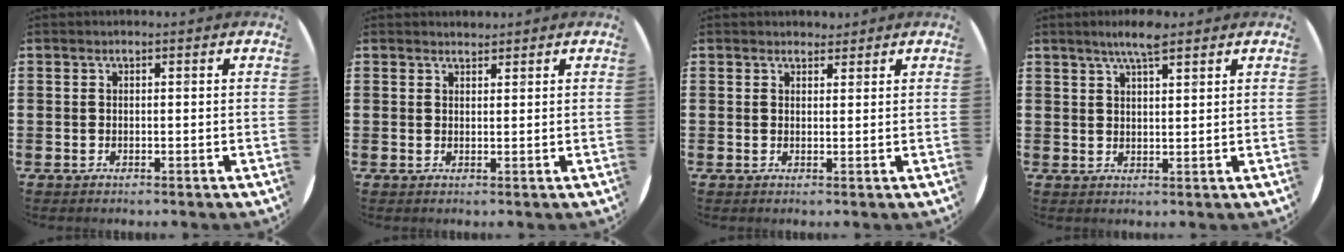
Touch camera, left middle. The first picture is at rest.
{"total": 1.1, "force": [1.1, 0.2, -0.1], "torque": [0.010, -0.002, 0.020]}
{"total": 1.5, "force": [1.5, 0.5, -0.1], "torque": [0.009, 0.001, 0.026]}
{"total": 4.6, "force": [3.5, 0.7, 2.8], "torque": [-0.051, -0.002, 0.059]}